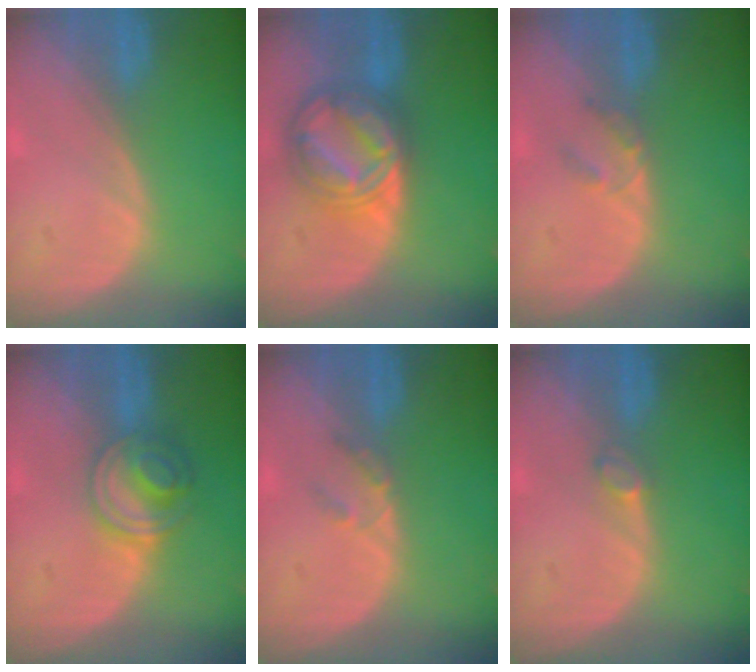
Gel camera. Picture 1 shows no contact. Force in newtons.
{"total": 9.1, "press": 9.1, "slide": 0.6}
{"total": 2.3, "press": 2.0, "slide": 1.1}
{"total": 5.6, "press": 5.5, "slide": 1.3}
{"total": 2.0, "press": 1.8, "slide": 0.9}
{"total": 1.4, "press": 1.4, "slide": 0.2}